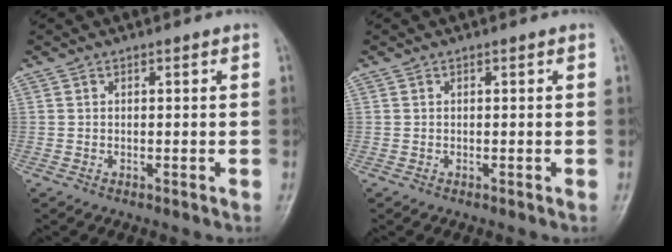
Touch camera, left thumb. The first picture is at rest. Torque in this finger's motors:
{"motor_torque": [-0.01, 0.01, 0.00, 0.00, 0.00]}